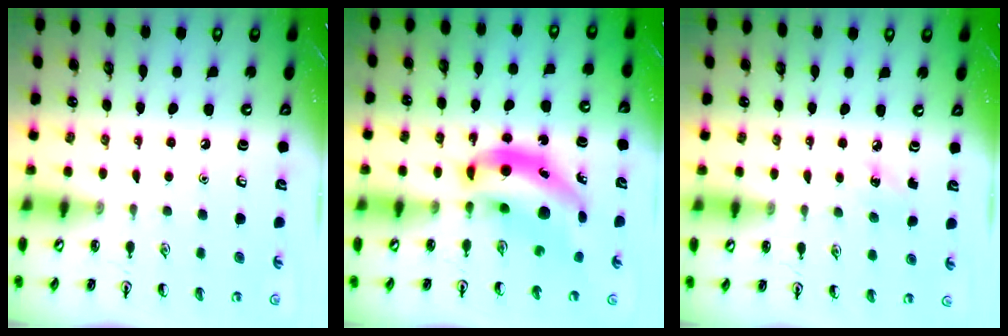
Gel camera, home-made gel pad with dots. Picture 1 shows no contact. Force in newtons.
{"total": 9.5, "press": 9.1, "slide": 2.7}
{"total": 3.6, "press": 3.4, "slide": 1.2}